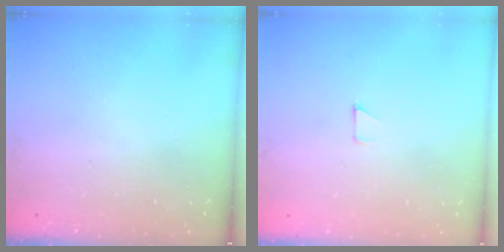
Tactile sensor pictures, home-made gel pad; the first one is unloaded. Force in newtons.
{"total": 2.7, "press": 2.7, "slide": 0.2}